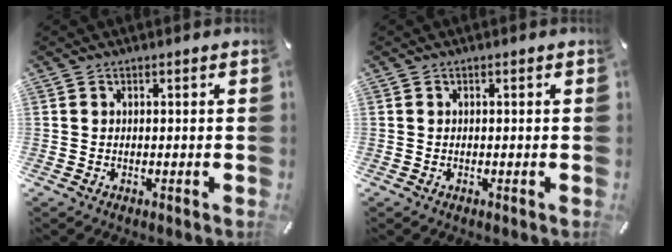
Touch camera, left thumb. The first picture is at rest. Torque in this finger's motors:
{"motor_torque": [-0.07, -0.03, -0.04, 0.02, 0.01]}